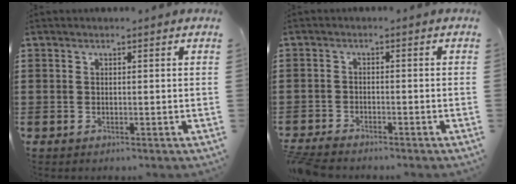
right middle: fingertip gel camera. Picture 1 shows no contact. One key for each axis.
{"total": 2.5, "fx": -2.4, "fy": 0.2, "fz": 0.5, "tx": -0.025, "ty": -0.003, "tz": -0.055}